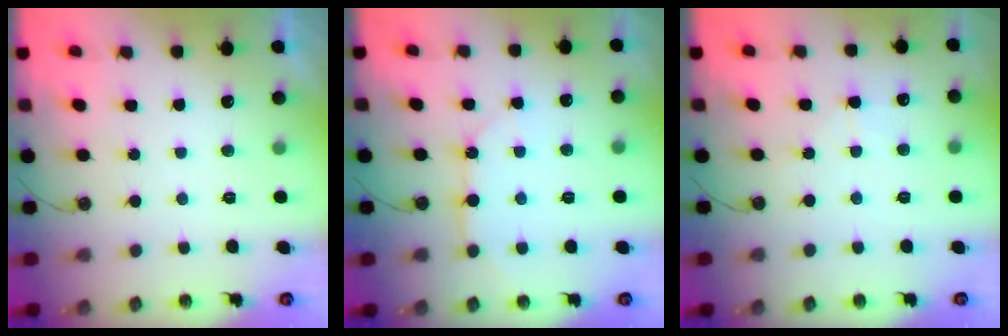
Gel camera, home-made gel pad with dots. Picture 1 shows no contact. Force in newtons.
{"total": 9.0, "press": 9.0, "slide": 0.8}
{"total": 3.0, "press": 2.9, "slide": 0.5}